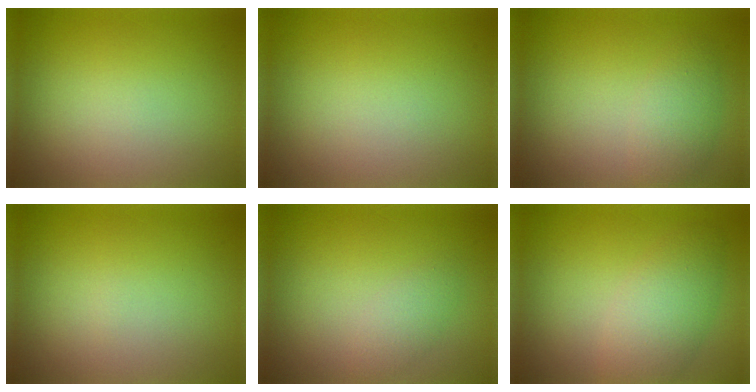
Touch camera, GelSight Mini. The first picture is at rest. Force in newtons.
{"total": 0.0}
{"total": 2.6, "press": 2.6, "slide": 0.1}
{"total": 0.0}
{"total": 1.6, "press": 1.6, "slide": 0.2}
{"total": 4.5, "press": 4.5, "slide": 0.2}